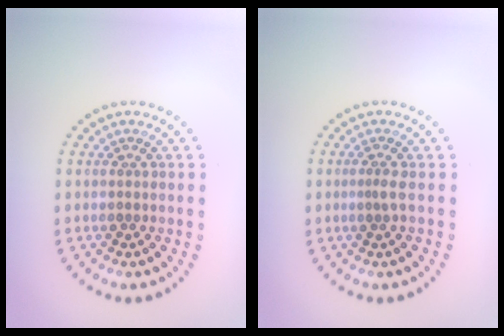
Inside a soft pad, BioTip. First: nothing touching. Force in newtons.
{"total": 0.7, "press": 0.3, "slide": 0.6}